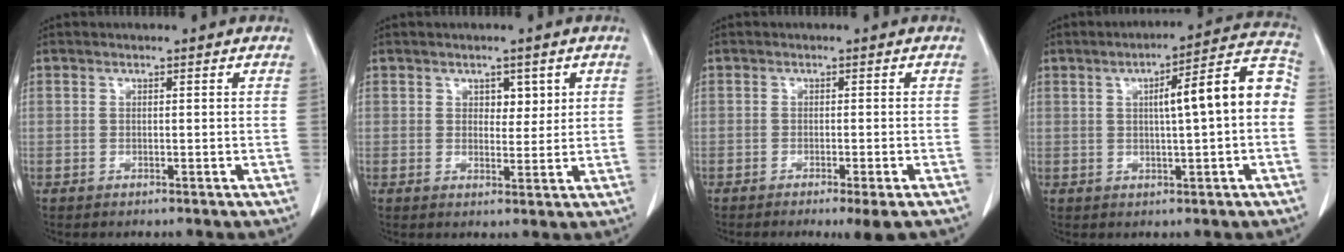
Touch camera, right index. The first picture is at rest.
{"total": 2.7, "force": [1.2, 1.7, 1.8], "torque": [-0.017, -0.002, 0.018]}
{"total": 4.0, "force": [-2.8, -0.1, 2.8], "torque": [-0.030, -0.010, -0.039]}
{"total": 10.5, "force": [0.5, 1.3, 10.5], "torque": [-0.140, 0.035, 0.004]}